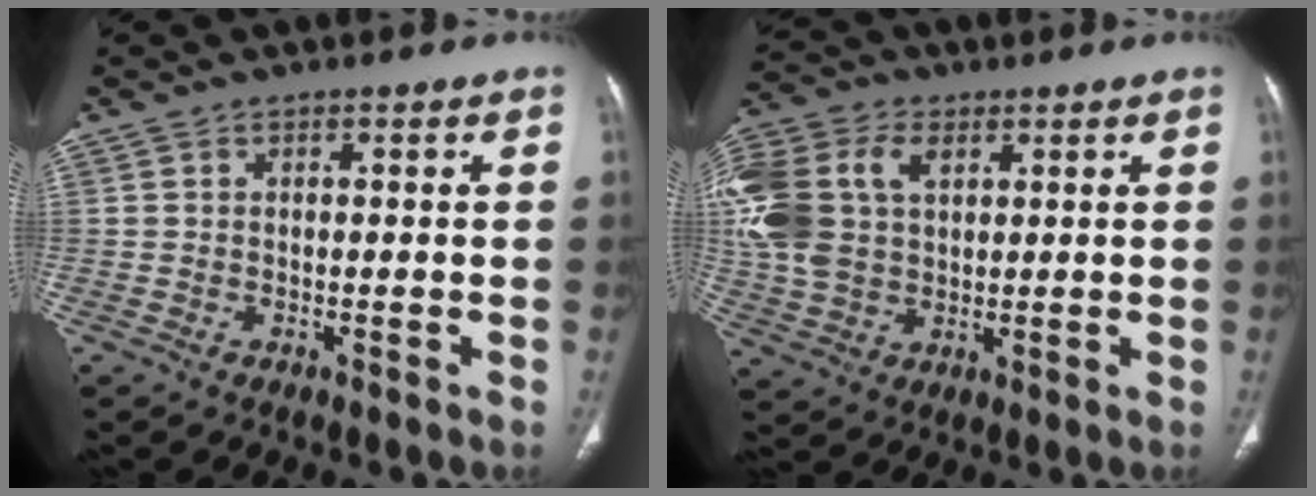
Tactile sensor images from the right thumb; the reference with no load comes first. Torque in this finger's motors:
{"motor_torque": [0.49, 0.50, 0.95, 0.51, 0.32]}